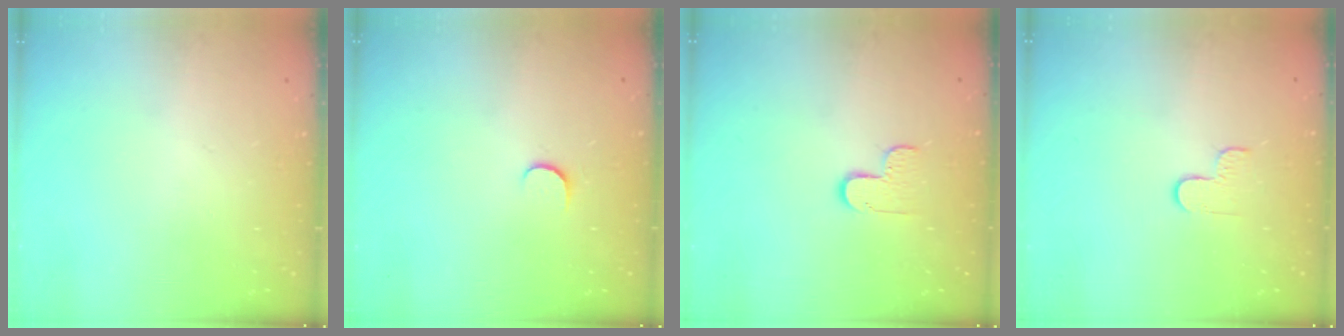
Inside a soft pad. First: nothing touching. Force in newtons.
{"total": 3.9, "press": 3.9, "slide": 0.5}
{"total": 5.7, "press": 5.7, "slide": 0.5}
{"total": 3.0, "press": 3.0, "slide": 0.4}